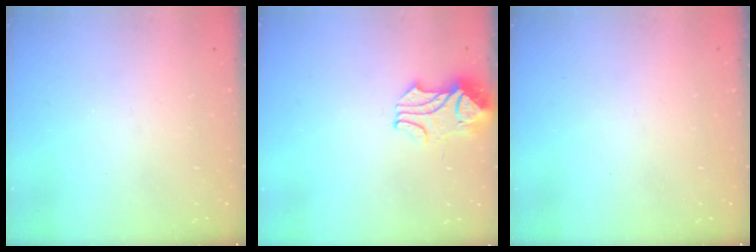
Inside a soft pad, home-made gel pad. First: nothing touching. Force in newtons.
{"total": 2.2, "press": 2.0, "slide": 0.9}
{"total": 0.0}